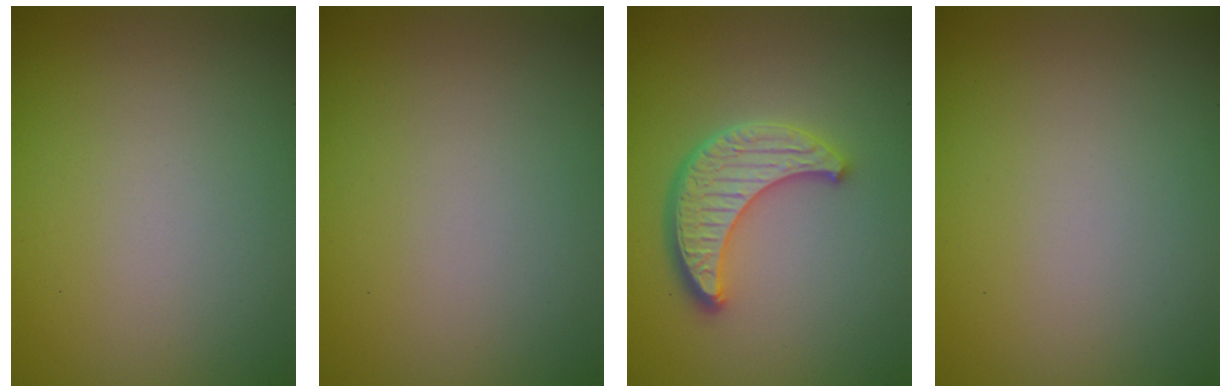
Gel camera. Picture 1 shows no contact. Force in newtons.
{"total": 0.0}
{"total": 4.4, "press": 3.8, "slide": 2.3}
{"total": 0.0}